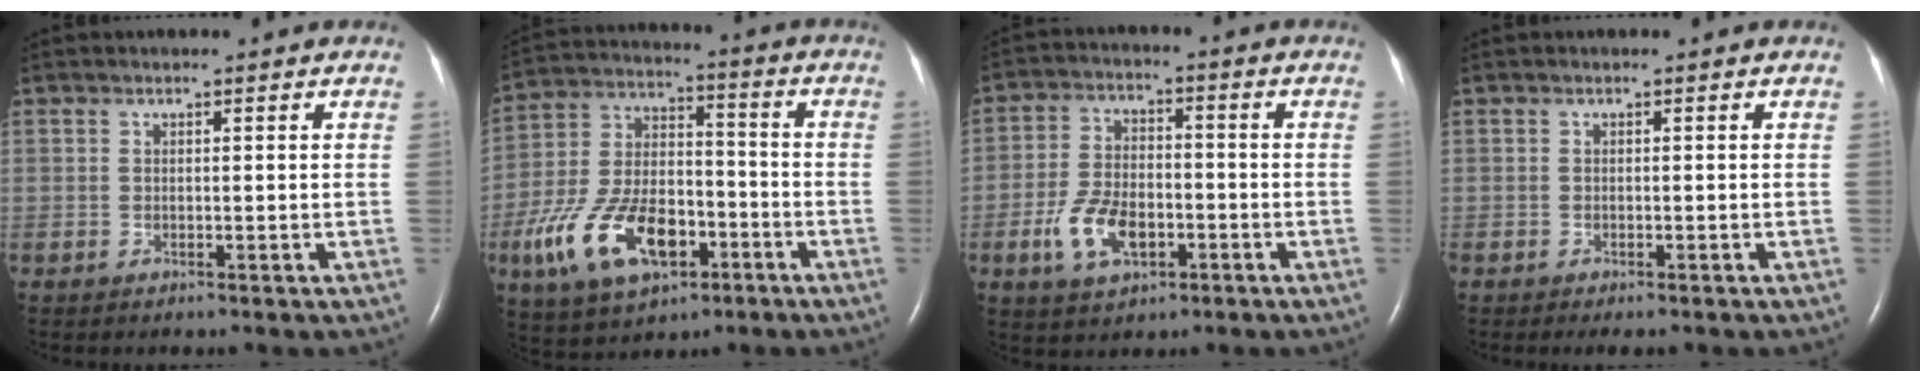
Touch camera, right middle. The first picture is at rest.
{"total": 16.0, "force": [-6.7, 8.1, 12.0], "torque": [-0.250, 0.007, -0.112]}
{"total": 8.6, "force": [-3.2, 4.6, 6.5], "torque": [-0.136, 0.004, -0.056]}
{"total": 1.4, "force": [-1.1, 0.4, 0.8], "torque": [-0.010, -0.004, -0.014]}